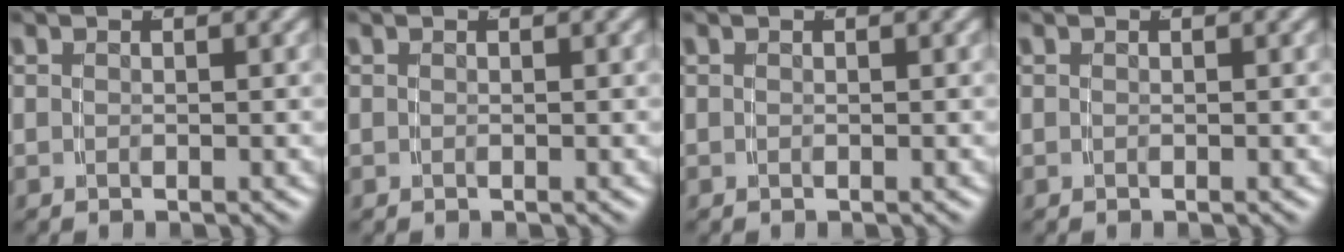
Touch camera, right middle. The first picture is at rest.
{"total": 0.0}
{"total": 0.0}
{"total": 0.0}